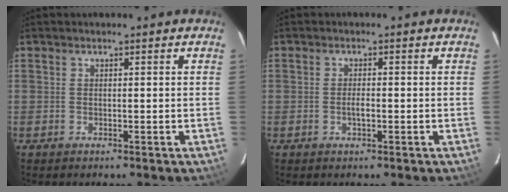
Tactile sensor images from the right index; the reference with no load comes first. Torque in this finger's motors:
{"motor_torque": [0.53, -0.15, 0.12, 0.04]}